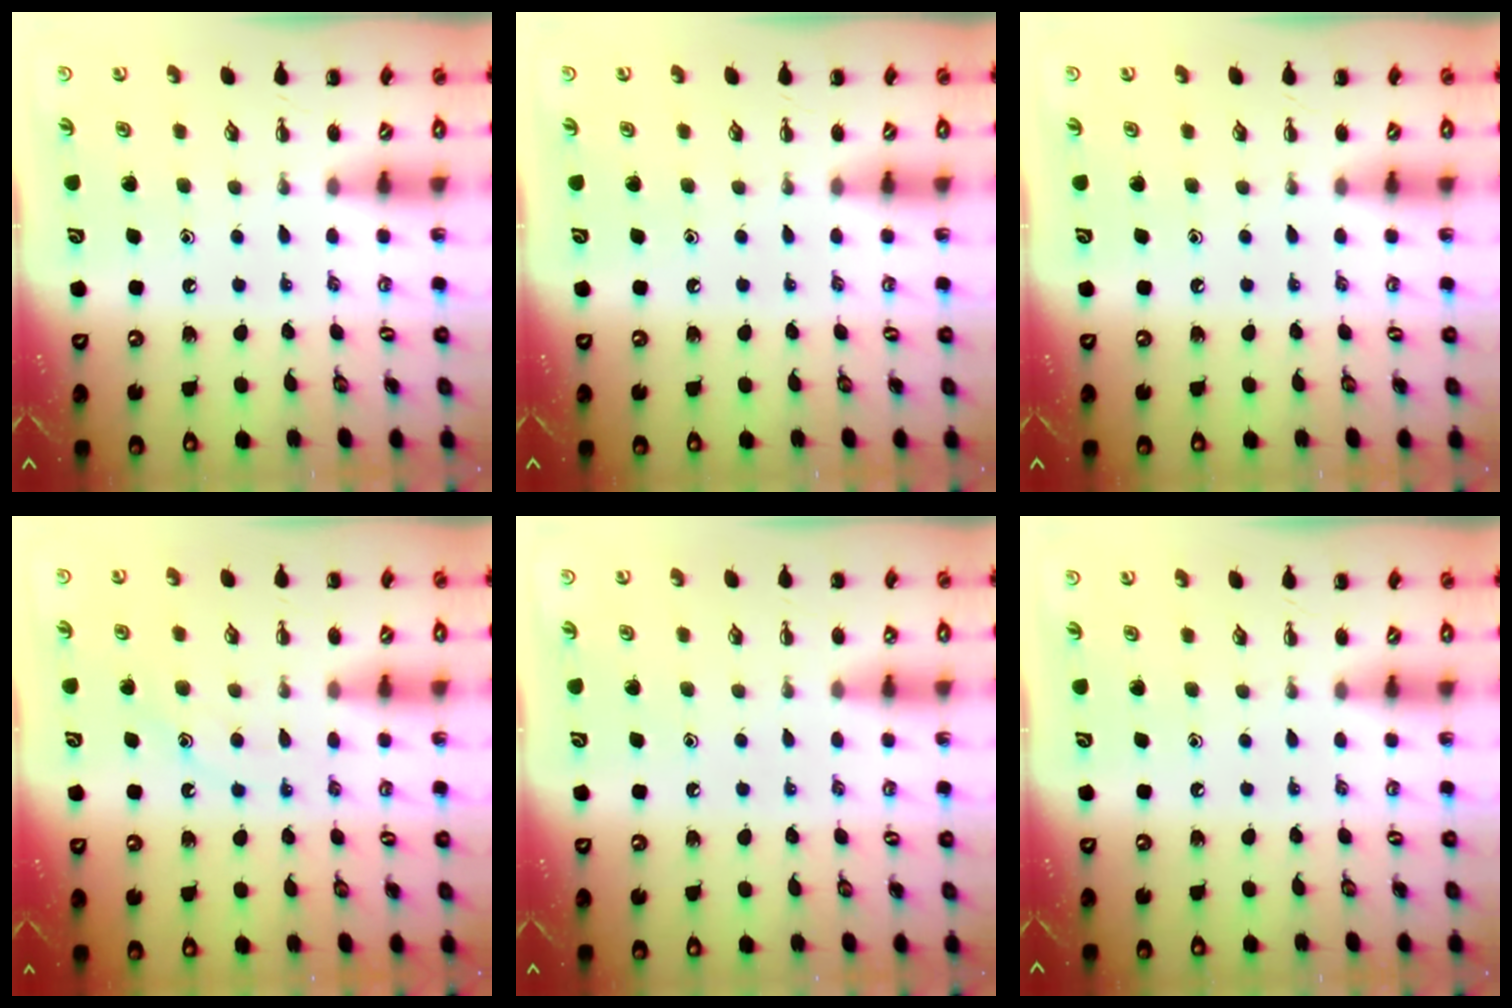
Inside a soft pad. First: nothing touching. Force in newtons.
{"total": 0.0}
{"total": 0.0}
{"total": 11.1, "press": 11.0, "slide": 0.9}
{"total": 6.2, "press": 6.0, "slide": 1.9}
{"total": 0.0}